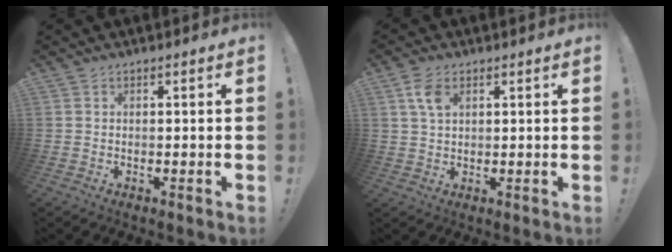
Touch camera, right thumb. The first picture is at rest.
{"total": 5.7, "force": [2.4, 3.3, 3.9], "torque": [-0.067, -0.002, 0.046]}